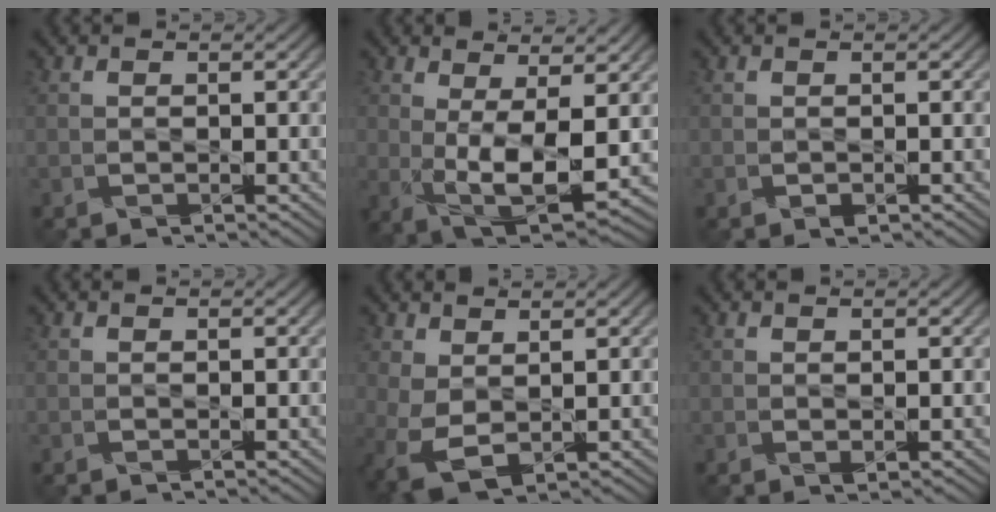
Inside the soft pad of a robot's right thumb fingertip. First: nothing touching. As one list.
[{"total": 8.4, "force": [0.4, 3.3, 7.7], "torque": [-0.153, -0.013, 0.013]}, {"total": 0.5, "force": [-0.3, 0.2, 0.3], "torque": [-0.007, -0.004, -0.003]}, {"total": 0.0}, {"total": 4.3, "force": [-0.1, 2.5, 3.5], "torque": [-0.101, -0.004, -0.003]}, {"total": 0.7, "force": [0.1, 0.4, 0.6], "torque": [-0.007, -0.004, 0.003]}]